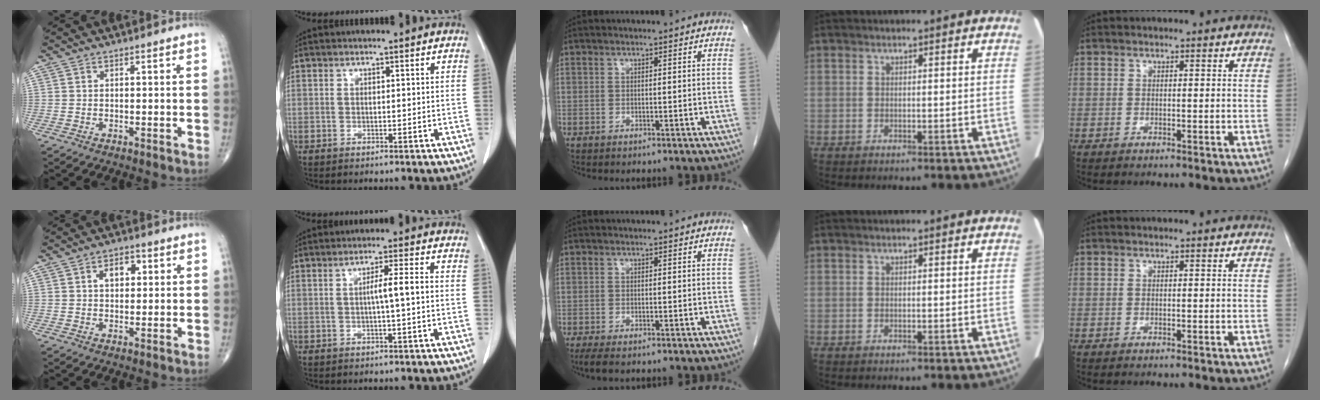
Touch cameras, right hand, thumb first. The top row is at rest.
{"thumb": {"total": 4.7, "force": [1.4, 3.1, 3.3], "torque": [-0.035, 0.004, 0.018]}, "index": {"total": 3.8, "force": [-0.2, -0.3, 3.8], "torque": [-0.065, 0.005, -0.003]}, "middle": {"total": 2.8, "force": [-2.1, 0.3, 1.8], "torque": [-0.030, -0.009, -0.033]}}